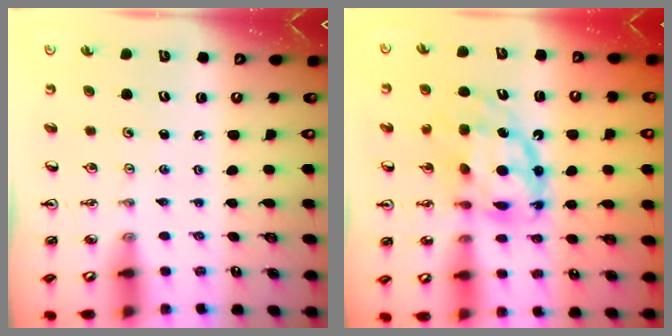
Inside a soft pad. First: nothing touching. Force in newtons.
{"total": 12.4, "press": 12.3, "slide": 1.5}